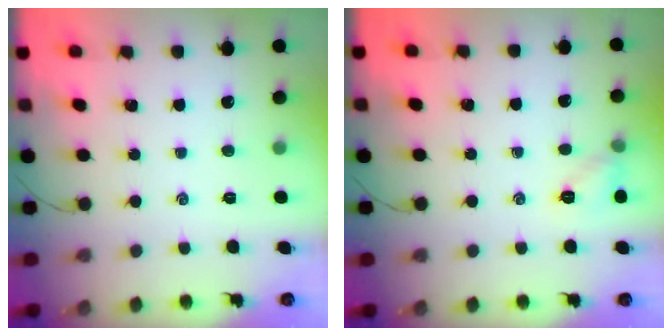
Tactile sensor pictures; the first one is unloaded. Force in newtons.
{"total": 6.4, "press": 6.3, "slide": 0.9}